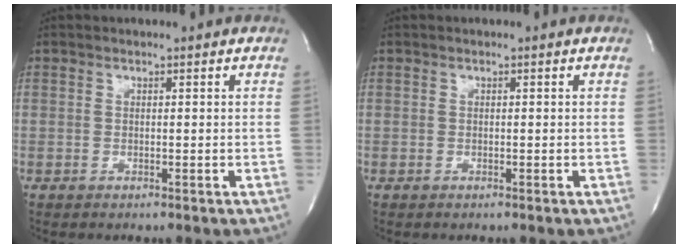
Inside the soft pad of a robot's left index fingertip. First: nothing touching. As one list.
[{"total": 0.0}]